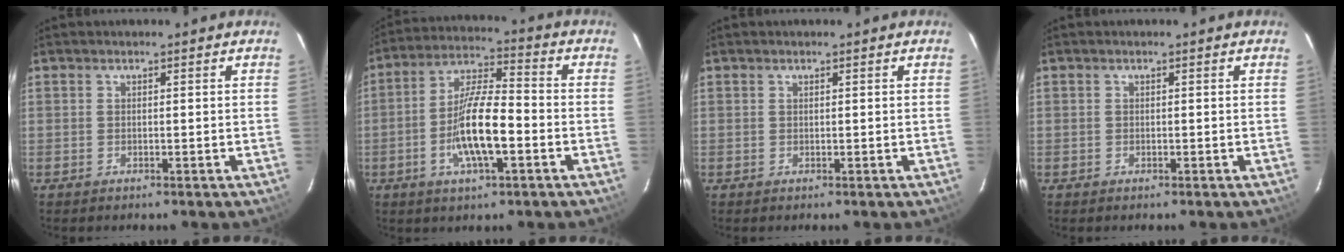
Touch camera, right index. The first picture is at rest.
{"total": 12.2, "force": [-3.8, 3.1, 11.1], "torque": [-0.218, 0.003, -0.071]}
{"total": 0.0}
{"total": 0.7, "force": [-0.3, 0.6, -0.1], "torque": [0.002, 0.002, -0.004]}